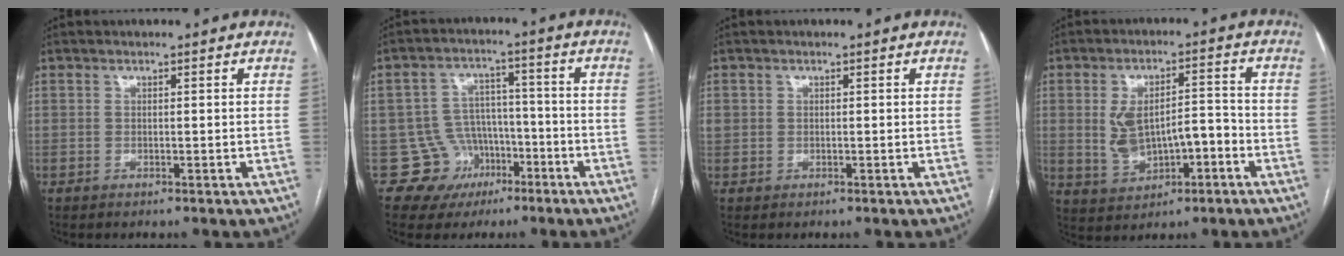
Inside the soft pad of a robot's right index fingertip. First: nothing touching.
{"total": 8.2, "force": [-3.8, 7.3, -0.1], "torque": [0.015, 0.036, -0.052]}
{"total": 1.9, "force": [0.4, 1.7, 0.6], "torque": [-0.020, 0.015, 0.014]}
{"total": 8.5, "force": [-1.5, 4.8, 6.9], "torque": [-0.131, 0.023, -0.010]}